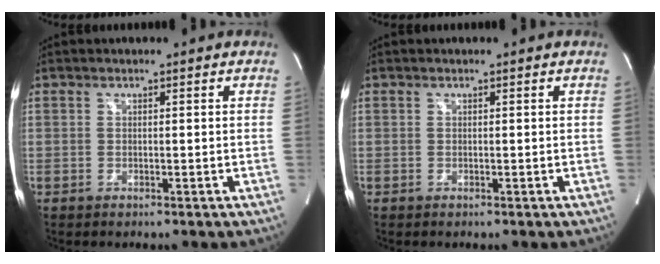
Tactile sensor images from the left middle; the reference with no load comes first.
{"total": 0.0}